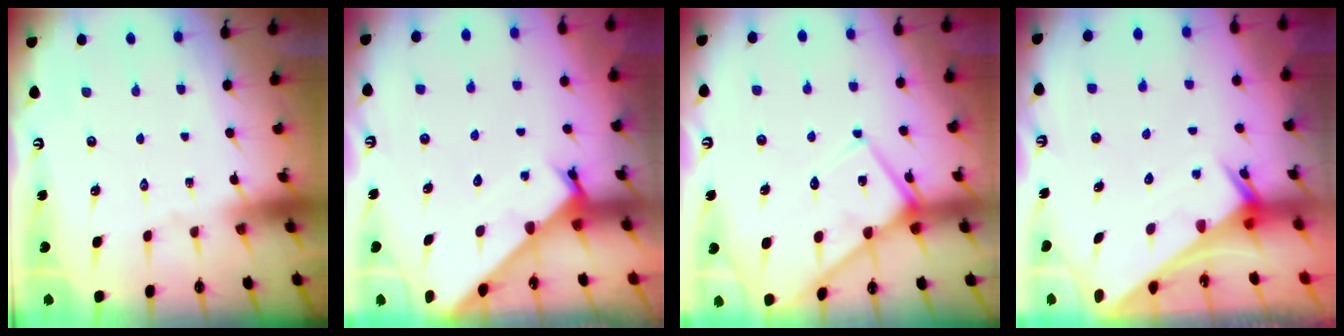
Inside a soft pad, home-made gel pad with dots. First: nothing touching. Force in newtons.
{"total": 2.4, "press": 2.4, "slide": 0.3}
{"total": 10.2, "press": 10.1, "slide": 1.1}
{"total": 2.7, "press": 2.7, "slide": 0.1}